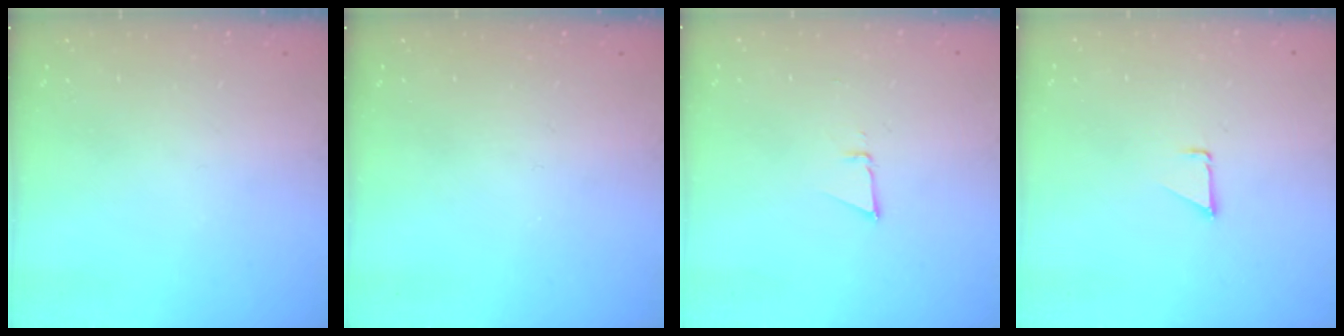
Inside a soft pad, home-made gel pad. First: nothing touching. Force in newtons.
{"total": 0.0}
{"total": 3.0, "press": 2.9, "slide": 0.8}
{"total": 0.7, "press": 0.7, "slide": 0.1}